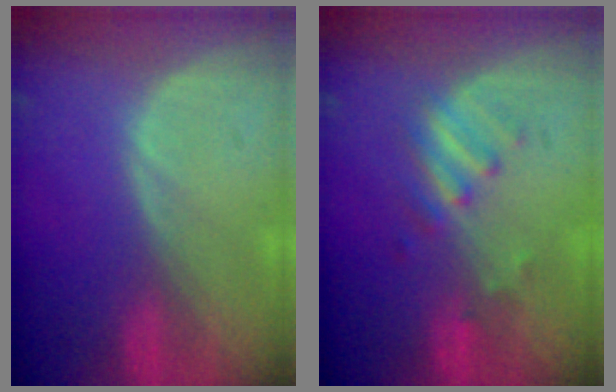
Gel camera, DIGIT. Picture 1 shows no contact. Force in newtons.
{"total": 3.6, "press": 3.6, "slide": 0.5}